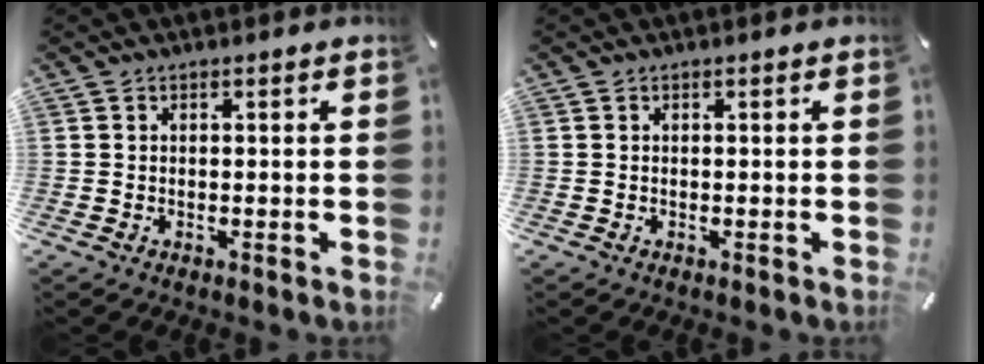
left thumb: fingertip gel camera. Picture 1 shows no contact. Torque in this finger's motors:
{"motor_torque": [-0.01, 0.01, 0.00, 0.00, 0.00]}